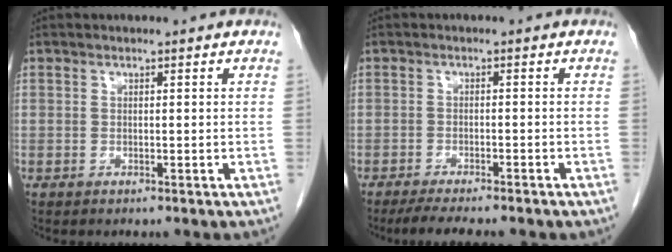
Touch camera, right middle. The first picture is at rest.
{"total": 7.7, "force": [-6.4, 1.2, 4.1], "torque": [-0.054, -0.011, -0.093]}